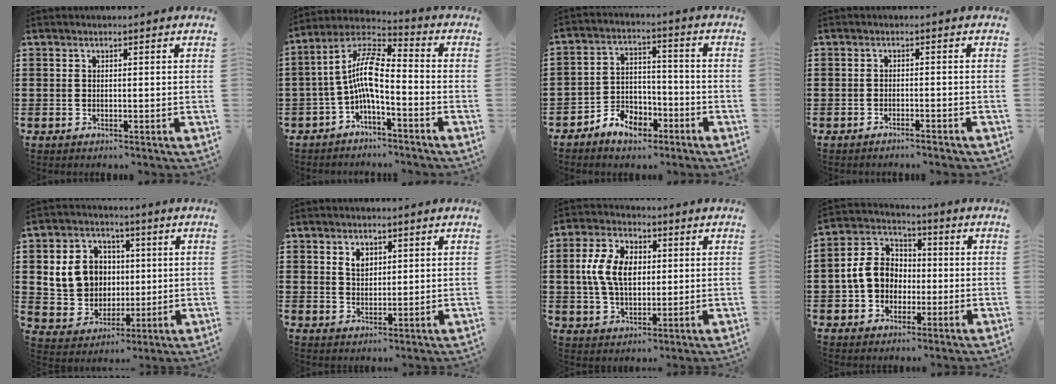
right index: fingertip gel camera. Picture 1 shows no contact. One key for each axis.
{"total": 8.3, "fx": -1.8, "fy": 2.1, "fz": 7.8, "tx": -0.179, "ty": -0.011, "tz": -0.044}
{"total": 5.4, "fx": -4.0, "fy": 3.2, "fz": 1.6, "tx": -0.030, "ty": 0.018, "tz": -0.075}
{"total": 1.2, "fx": -1.2, "fy": -0.1, "fz": 0.4, "tx": -0.009, "ty": 0.000, "tz": -0.022}
{"total": 9.2, "fx": 1.8, "fy": 8.2, "fz": 3.6, "tx": -0.104, "ty": 0.018, "tz": 0.038}
{"total": 2.6, "fx": 1.5, "fy": 1.7, "fz": 1.3, "tx": -0.032, "ty": 0.005, "tz": 0.027}
{"total": 8.6, "fx": 0.9, "fy": 5.7, "fz": 6.4, "tx": -0.160, "ty": 0.011, "tz": 0.008}
{"total": 8.0, "fx": -0.7, "fy": 6.9, "fz": 4.0, "tx": -0.112, "ty": 0.016, "tz": -0.014}